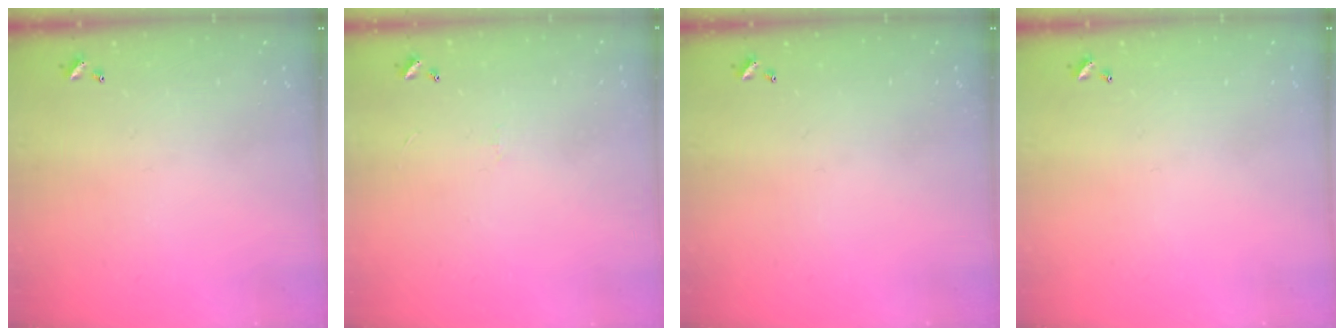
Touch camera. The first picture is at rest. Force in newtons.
{"total": 0.7, "press": 0.3, "slide": 0.7}
{"total": 0.0}
{"total": 0.0}